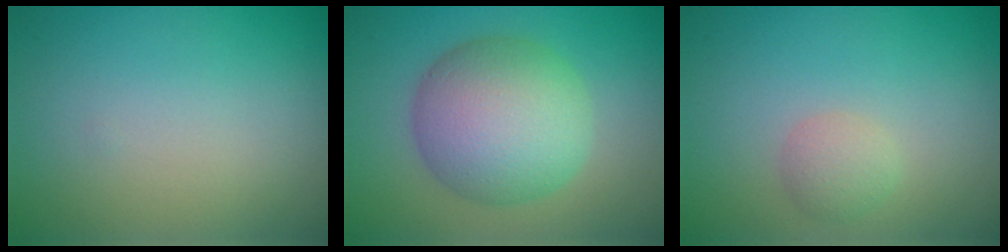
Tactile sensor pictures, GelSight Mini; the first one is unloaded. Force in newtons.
{"total": 8.7, "press": 8.7, "slide": 0.3}
{"total": 1.7, "press": 1.7, "slide": 0.2}